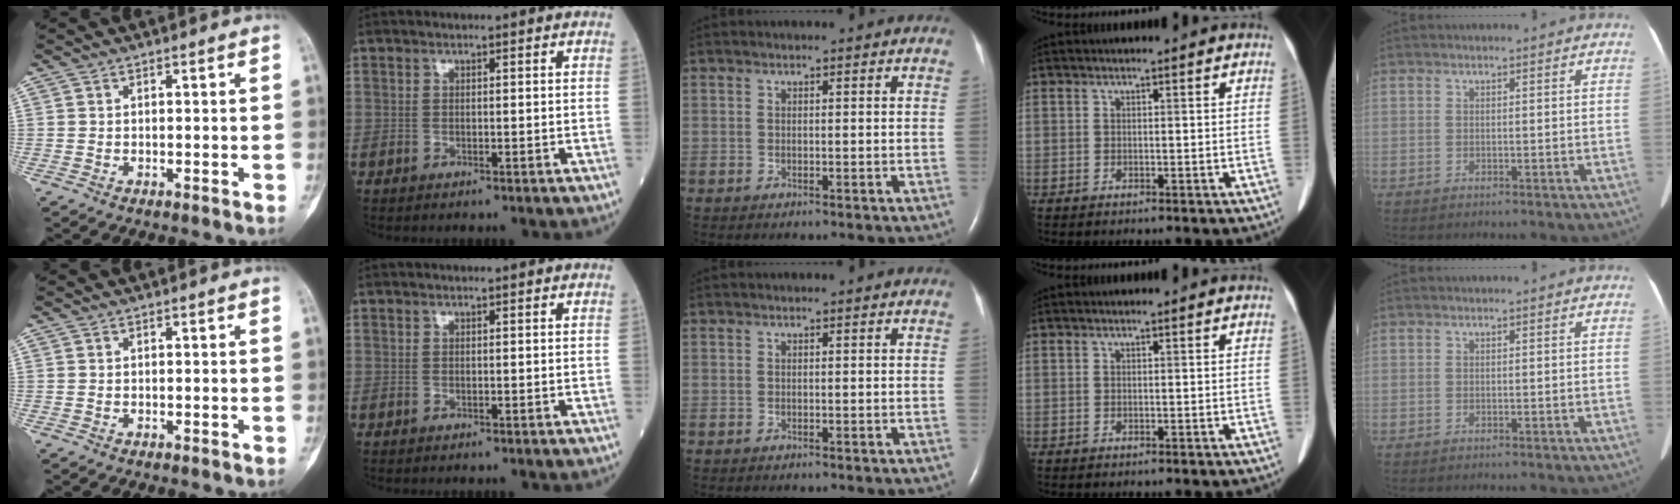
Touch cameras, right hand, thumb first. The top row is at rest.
{}